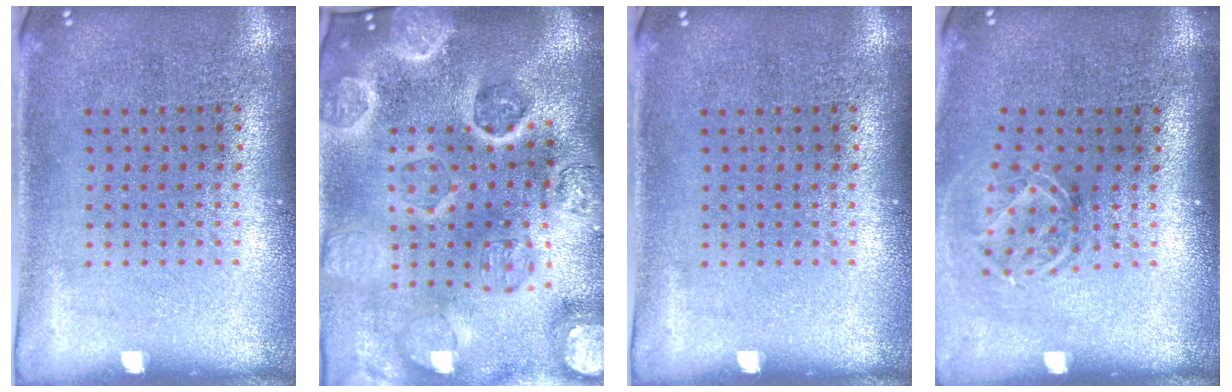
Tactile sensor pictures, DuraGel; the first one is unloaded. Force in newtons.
{"total": 5.1, "press": 4.4, "slide": 2.5}
{"total": 0.0}
{"total": 1.8, "press": 1.3, "slide": 1.2}